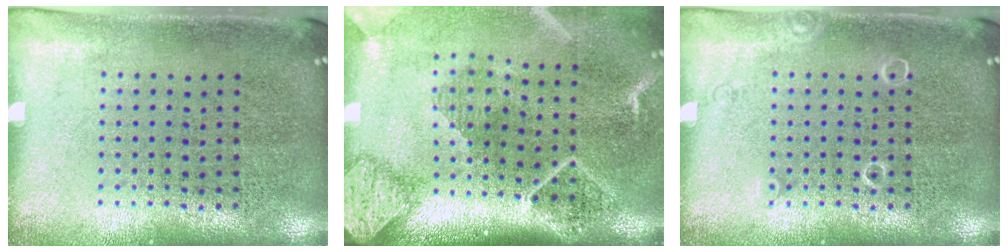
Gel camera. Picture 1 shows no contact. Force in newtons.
{"total": 2.6, "press": 1.9, "slide": 1.8}
{"total": 0.7, "press": 0.7, "slide": 0.1}